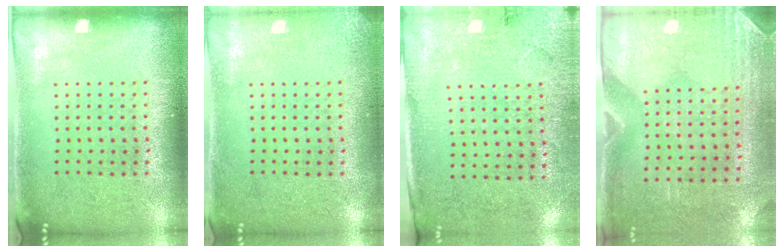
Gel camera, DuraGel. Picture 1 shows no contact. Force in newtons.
{"total": 1.7, "press": 1.7, "slide": 0.2}
{"total": 2.7, "press": 2.4, "slide": 1.3}
{"total": 2.9, "press": 2.5, "slide": 1.5}